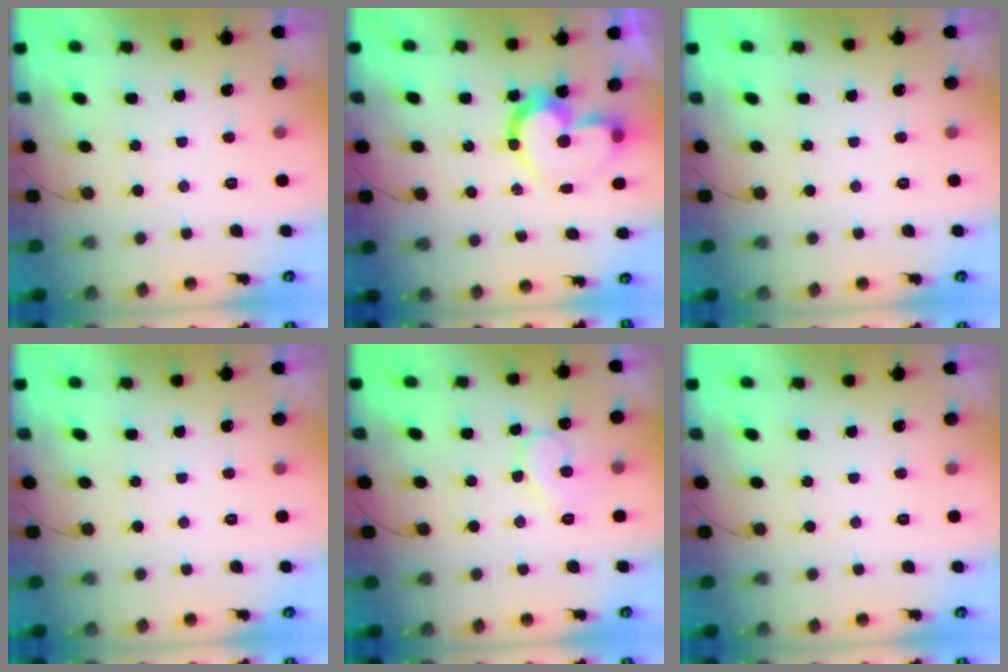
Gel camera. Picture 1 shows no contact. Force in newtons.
{"total": 14.7, "press": 14.5, "slide": 2.2}
{"total": 0.0}
{"total": 0.0}
{"total": 9.3, "press": 9.3, "slide": 0.8}
{"total": 0.0}